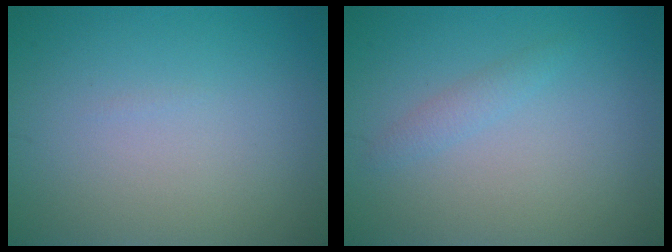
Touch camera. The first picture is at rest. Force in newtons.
{"total": 1.1, "press": 1.1, "slide": 0.1}